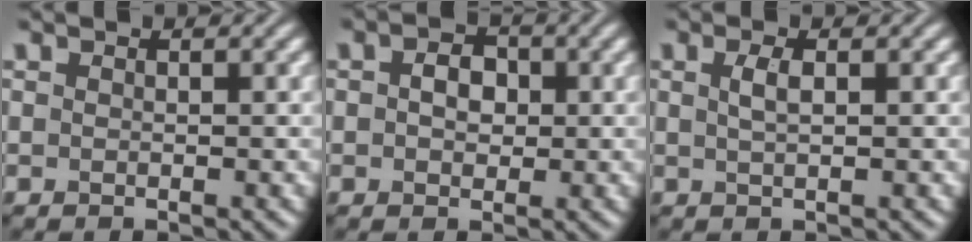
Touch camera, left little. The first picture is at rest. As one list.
[{"total": 2.7, "force": [0.2, 2.0, 1.9], "torque": [-0.034, 0.005, -0.002]}, {"total": 1.5, "force": [0.4, 0.5, 1.4], "torque": [-0.030, 0.003, 0.009]}]